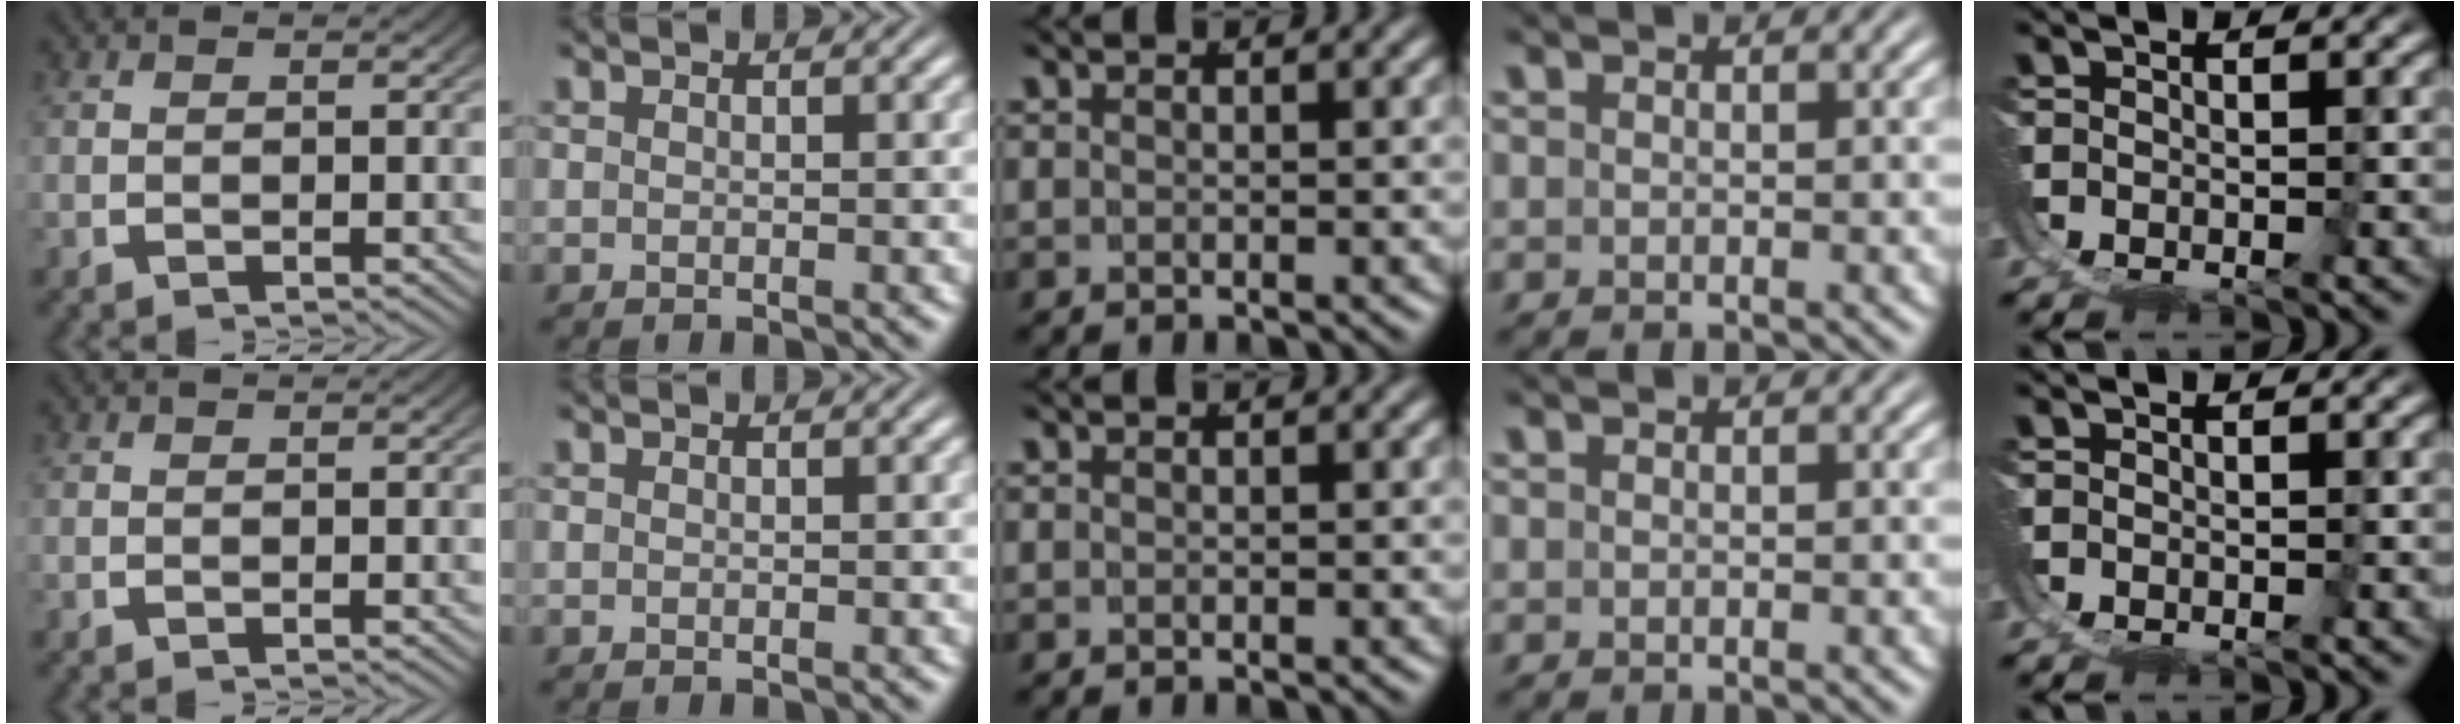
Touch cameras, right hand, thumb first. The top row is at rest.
{}